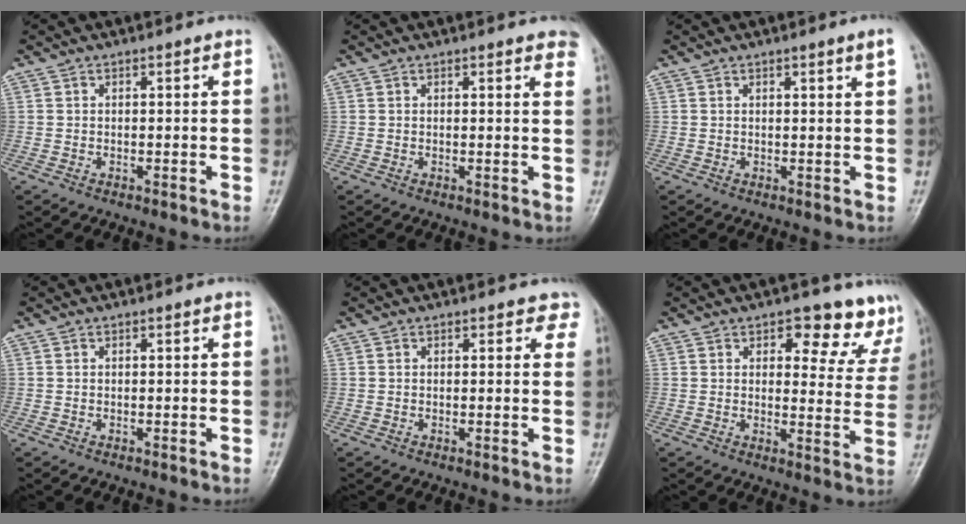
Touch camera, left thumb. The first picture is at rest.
{"total": 4.8, "force": [3.8, 1.2, 2.5], "torque": [-0.014, -0.008, 0.030]}
{"total": 1.8, "force": [1.1, -0.4, 1.4], "torque": [-0.022, -0.010, 0.017]}
{"total": 0.0}
{"total": 2.9, "force": [2.2, 1.6, 0.8], "torque": [0.024, -0.007, 0.007]}
{"total": 10.9, "force": [8.2, 5.4, 4.7], "torque": [-0.002, -0.046, 0.080]}